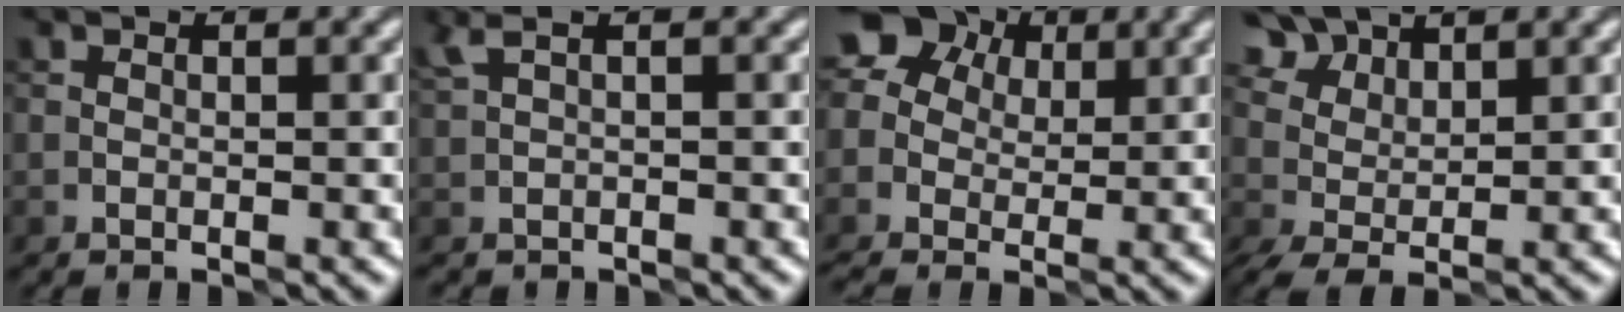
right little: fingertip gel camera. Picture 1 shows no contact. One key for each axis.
{"total": 0.9, "fx": 0.5, "fy": 0.3, "fz": 0.7, "tx": -0.013, "ty": 0.001, "tz": 0.012}
{"total": 7.9, "fx": 2.5, "fy": 6.2, "fz": 4.1, "tx": -0.081, "ty": 0.037, "tz": 0.024}
{"total": 4.4, "fx": 2.9, "fy": 2.4, "fz": 2.3, "tx": -0.061, "ty": 0.008, "tz": 0.059}